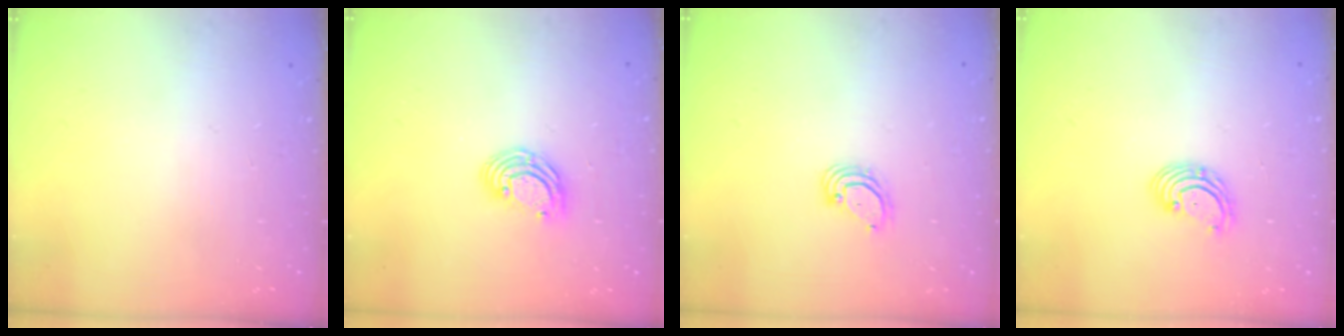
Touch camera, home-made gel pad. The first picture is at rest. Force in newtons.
{"total": 7.5, "press": 7.4, "slide": 1.3}
{"total": 3.7, "press": 3.7, "slide": 0.2}
{"total": 2.7, "press": 2.7, "slide": 0.3}